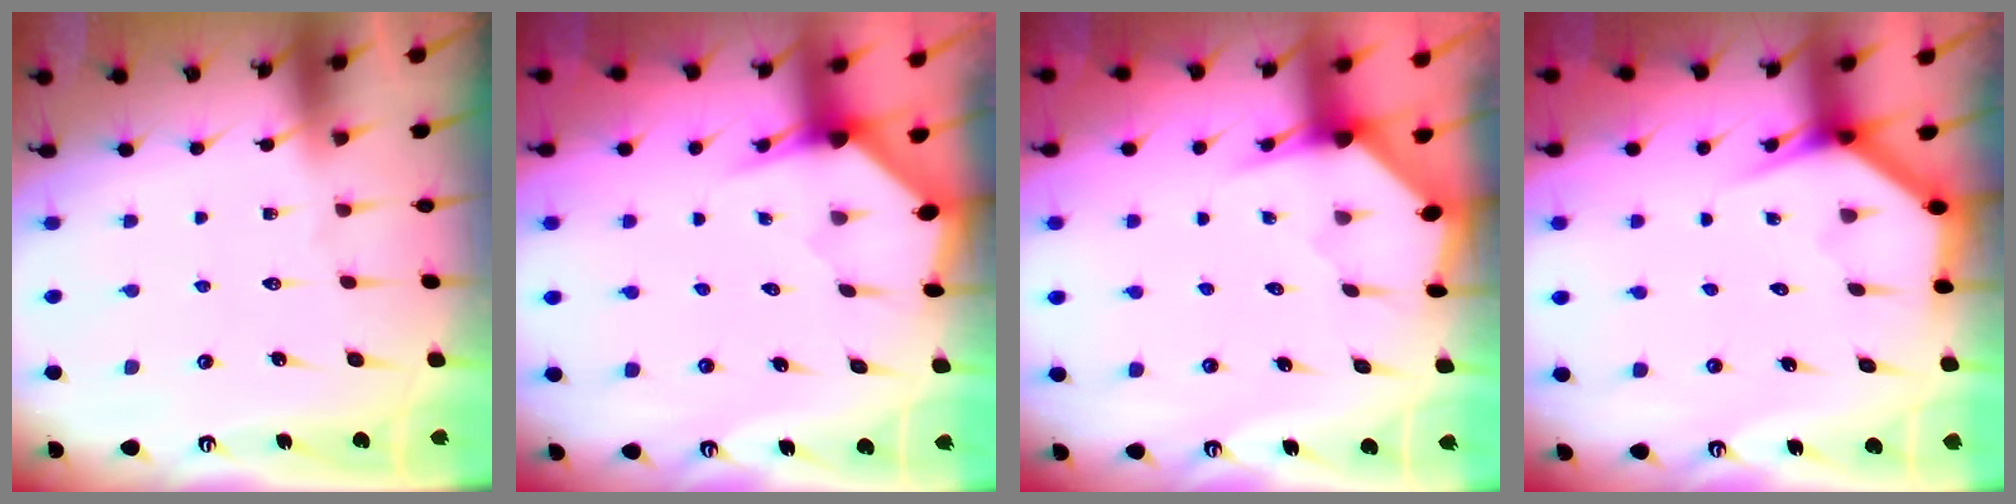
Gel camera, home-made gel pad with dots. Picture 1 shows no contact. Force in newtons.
{"total": 2.8, "press": 2.8, "slide": 0.2}
{"total": 3.2, "press": 3.2, "slide": 0.3}
{"total": 3.5, "press": 3.5, "slide": 0.3}